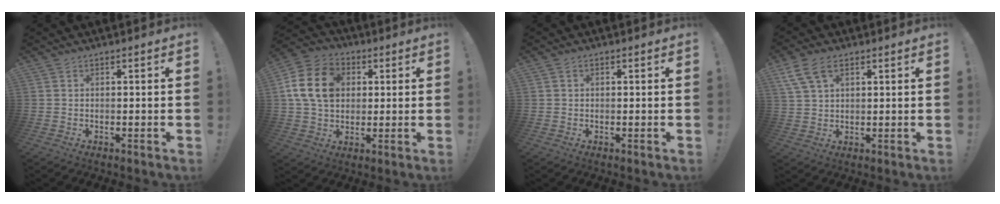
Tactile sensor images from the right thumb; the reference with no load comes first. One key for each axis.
{"total": 16.2, "fx": 3.2, "fy": 12.4, "fz": 9.8, "tx": -0.176, "ty": 0.006, "tz": 0.068}
{"total": 0.6, "fx": 0.0, "fy": 0.5, "fz": 0.2, "tx": -0.005, "ty": 0.003, "tz": 0.000}
{"total": 8.3, "fx": 4.3, "fy": 4.8, "fz": 5.4, "tx": -0.107, "ty": -0.003, "tz": 0.085}